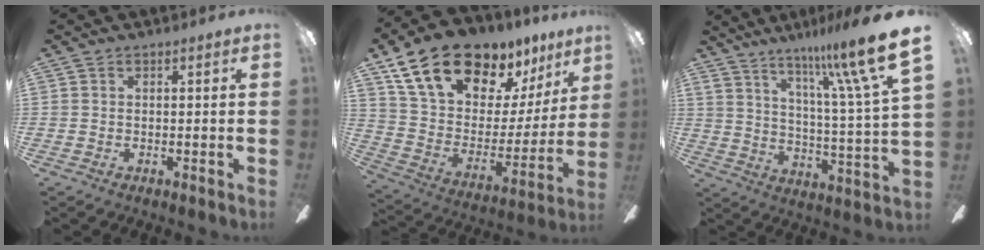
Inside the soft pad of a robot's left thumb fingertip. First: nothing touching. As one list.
[{"total": 20.7, "force": [15.5, 10.0, 9.5], "torque": [-0.173, -0.100, 0.290]}, {"total": 17.5, "force": [12.1, 1.7, 12.5], "torque": [-0.208, -0.080, 0.187]}]